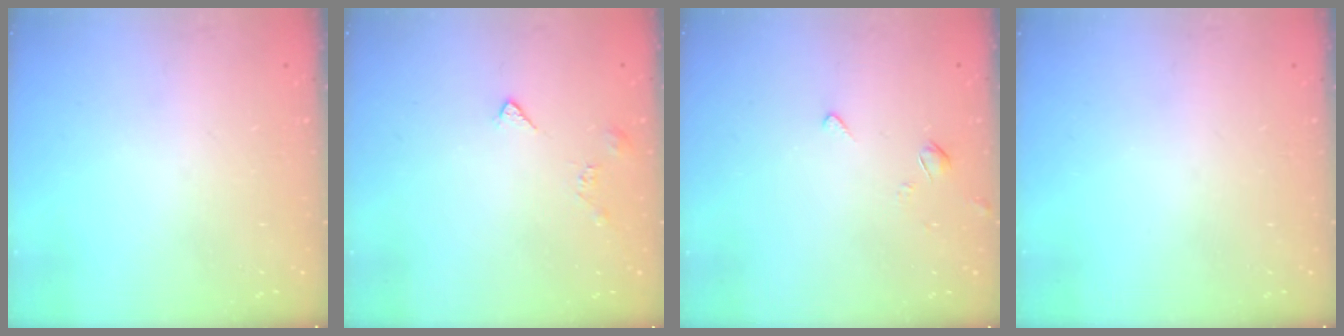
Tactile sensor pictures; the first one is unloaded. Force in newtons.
{"total": 4.3, "press": 4.2, "slide": 0.8}
{"total": 2.5, "press": 2.5, "slide": 0.5}
{"total": 0.0}